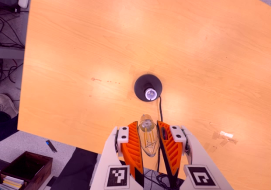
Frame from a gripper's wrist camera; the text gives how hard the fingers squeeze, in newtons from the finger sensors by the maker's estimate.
{"total": 13.2, "left": 13.5, "right": 12.8}